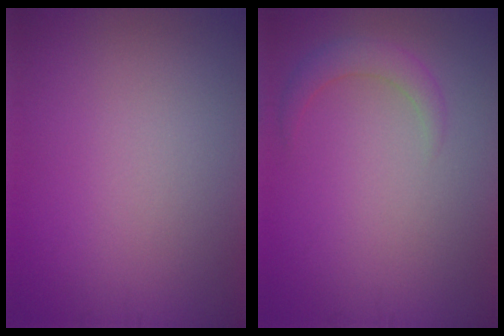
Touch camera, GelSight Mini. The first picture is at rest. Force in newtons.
{"total": 2.0, "press": 2.0, "slide": 0.2}